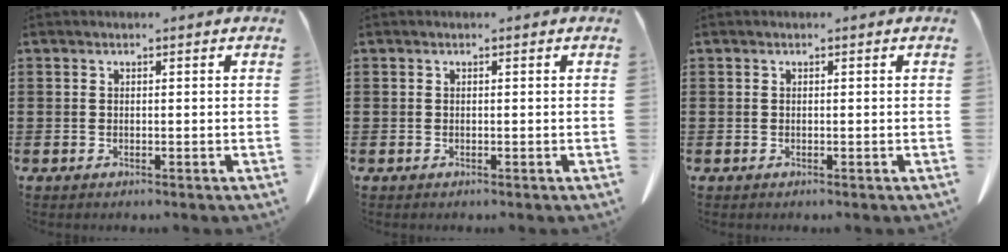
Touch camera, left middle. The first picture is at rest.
{"total": 0.0}
{"total": 0.0}